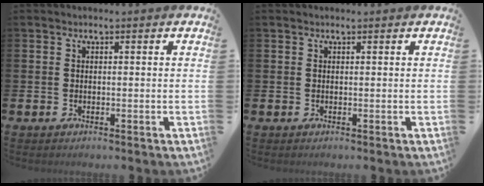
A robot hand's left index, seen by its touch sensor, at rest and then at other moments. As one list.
[{"total": 0.0}]